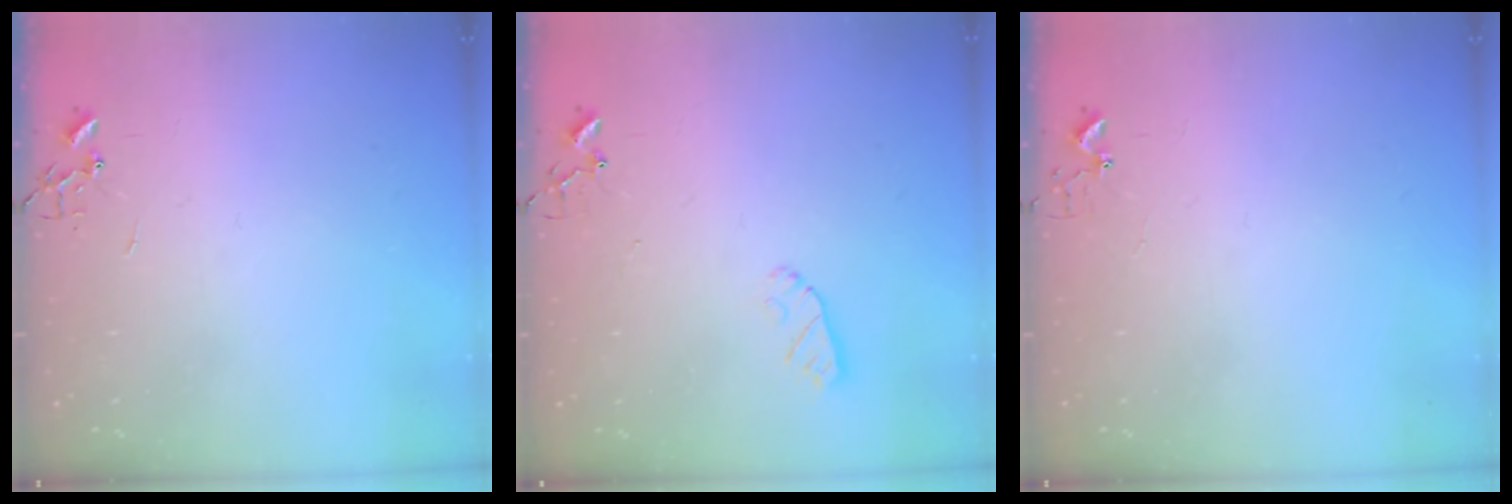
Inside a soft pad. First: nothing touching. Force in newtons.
{"total": 4.4, "press": 4.4, "slide": 0.6}
{"total": 2.7, "press": 2.7, "slide": 0.2}